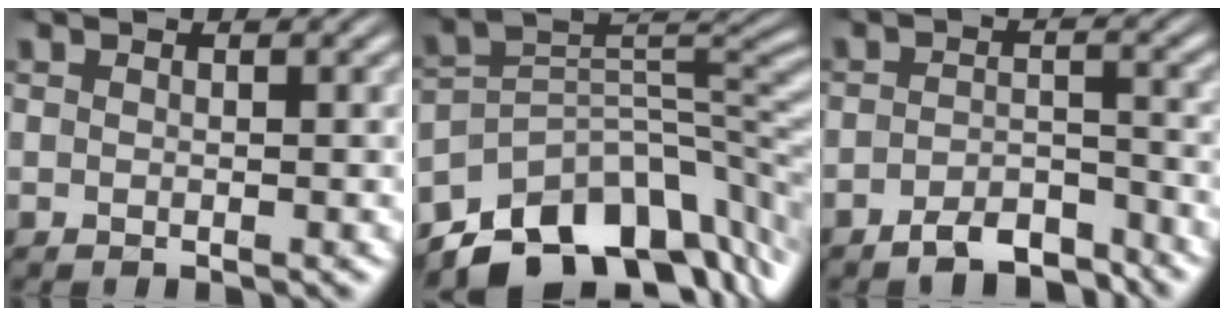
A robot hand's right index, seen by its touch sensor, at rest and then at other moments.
{"total": 15.1, "force": [-9.2, 8.2, 8.7], "torque": [-0.127, -0.036, -0.132]}
{"total": 5.3, "force": [-4.9, 1.6, 1.1], "torque": [-0.007, -0.008, -0.086]}